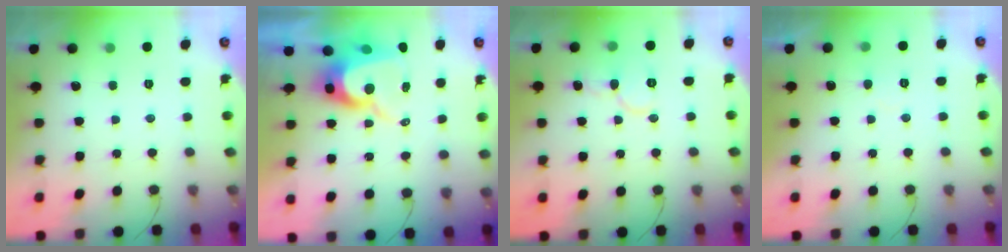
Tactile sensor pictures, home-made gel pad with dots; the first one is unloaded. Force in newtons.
{"total": 11.8, "press": 11.8, "slide": 1.0}
{"total": 7.6, "press": 7.5, "slide": 0.8}
{"total": 3.3, "press": 3.3, "slide": 0.2}